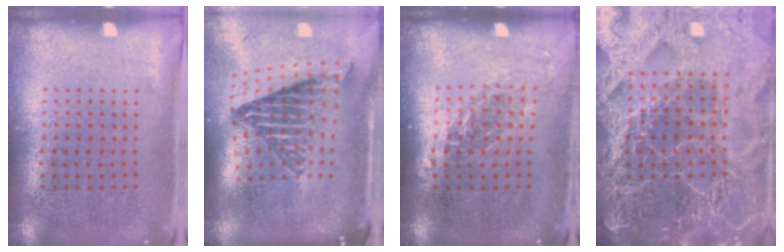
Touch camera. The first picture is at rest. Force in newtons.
{"total": 2.0, "press": 1.5, "slide": 1.4}
{"total": 1.1, "press": 1.0, "slide": 0.5}
{"total": 6.2, "press": 5.4, "slide": 3.1}